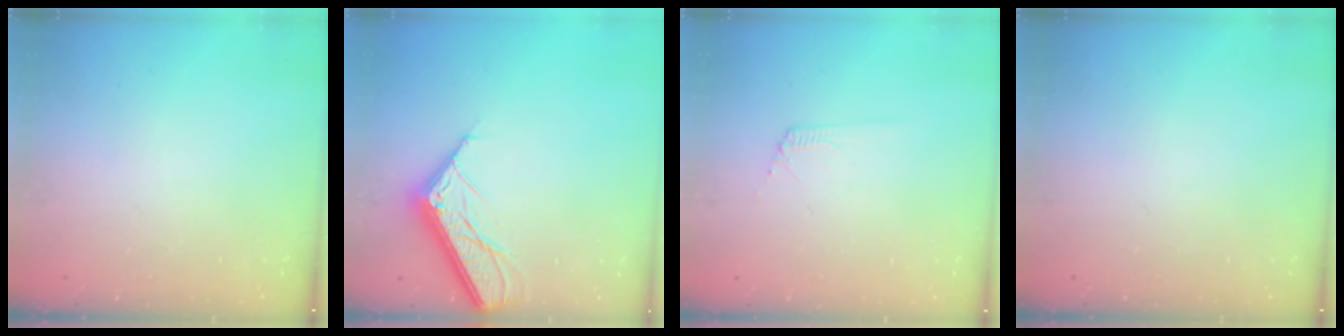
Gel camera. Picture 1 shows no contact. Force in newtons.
{"total": 12.1, "press": 12.1, "slide": 0.8}
{"total": 4.9, "press": 4.8, "slide": 0.8}
{"total": 0.0}